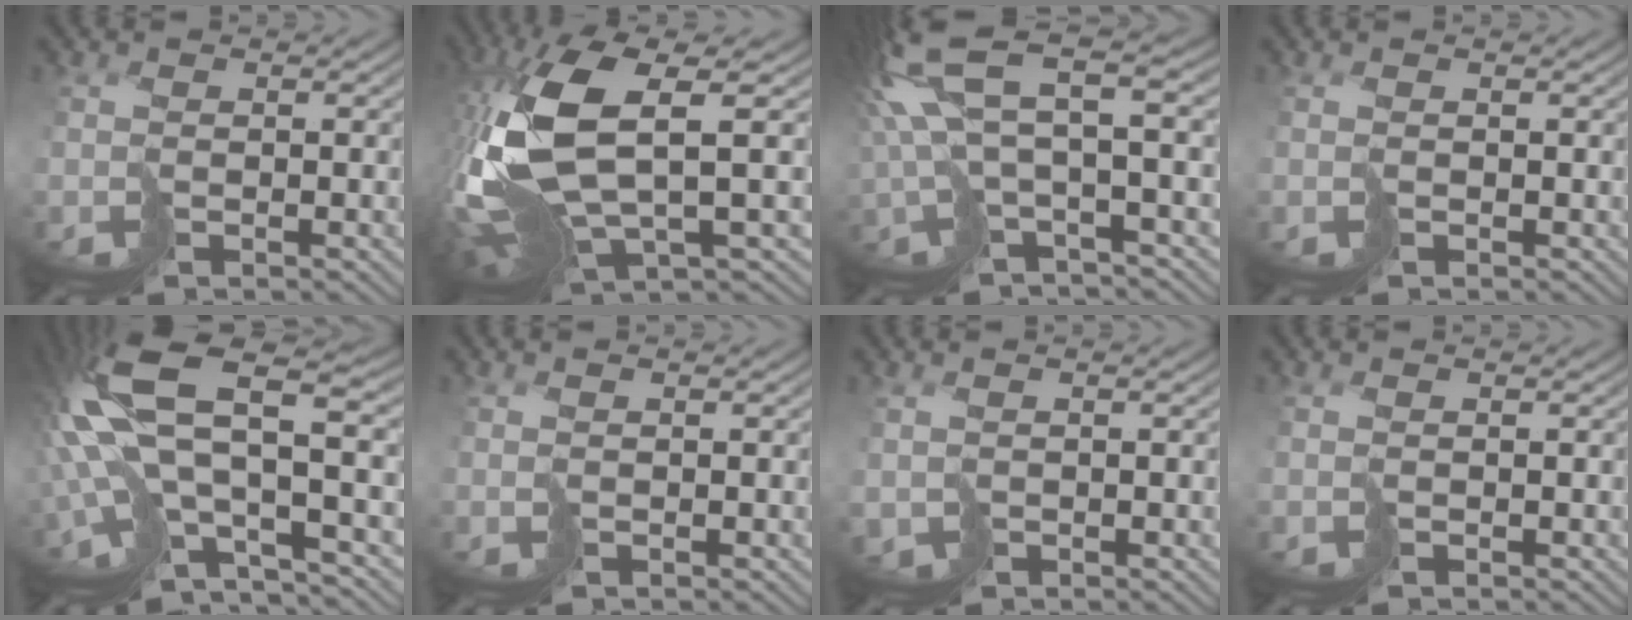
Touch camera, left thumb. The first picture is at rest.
{"total": 15.1, "force": [0.3, 6.1, 13.7], "torque": [-0.324, -0.020, 0.014]}
{"total": 10.6, "force": [2.8, 3.2, 9.7], "torque": [-0.219, 0.014, 0.048]}
{"total": 0.0}
{"total": 16.8, "force": [-0.8, 6.0, 15.7], "torque": [-0.353, -0.012, 0.010]}
{"total": 0.7, "force": [0.2, 0.1, 0.6], "torque": [-0.015, 0.005, 0.005]}
{"total": 1.3, "force": [-0.1, 0.9, 0.9], "torque": [-0.032, -0.005, -0.001]}
{"total": 0.0}